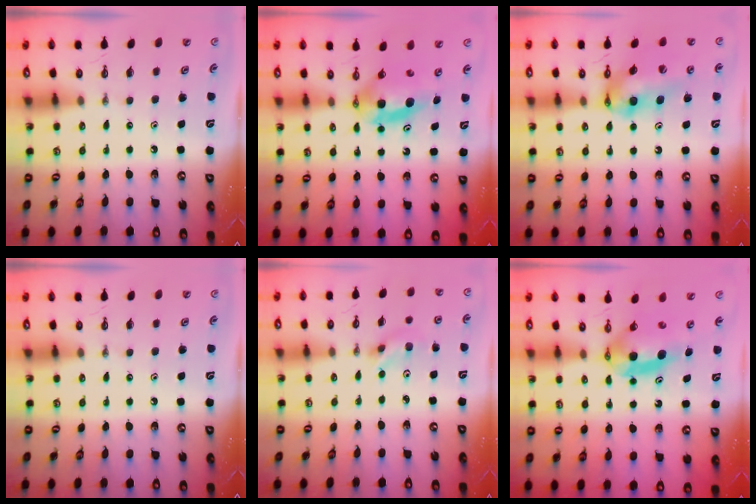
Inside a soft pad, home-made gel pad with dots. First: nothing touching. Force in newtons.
{"total": 6.6, "press": 6.0, "slide": 2.8}
{"total": 12.5, "press": 12.4, "slide": 1.6}
{"total": 0.0}
{"total": 3.8, "press": 3.0, "slide": 2.3}
{"total": 5.8, "press": 5.5, "slide": 2.1}